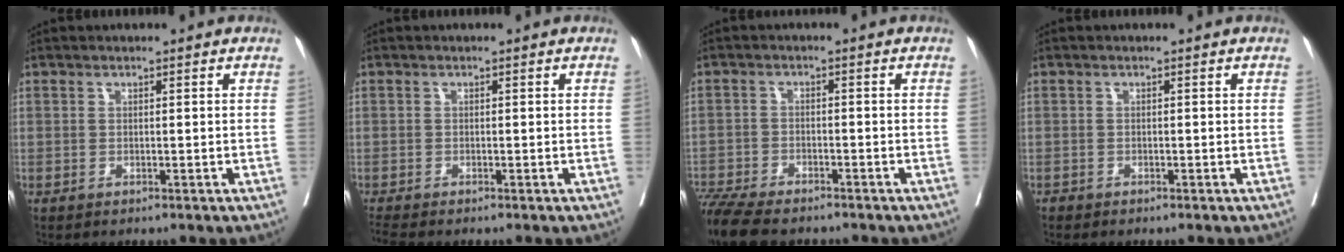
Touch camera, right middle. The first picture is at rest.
{"total": 1.5, "force": [-1.4, -0.4, 0.3], "torque": [-0.012, -0.008, -0.032]}
{"total": 11.3, "force": [-9.6, 2.8, 5.2], "torque": [-0.109, -0.015, -0.157]}
{"total": 0.6, "force": [-0.6, 0.1, 0.0], "torque": [-0.011, -0.001, -0.014]}